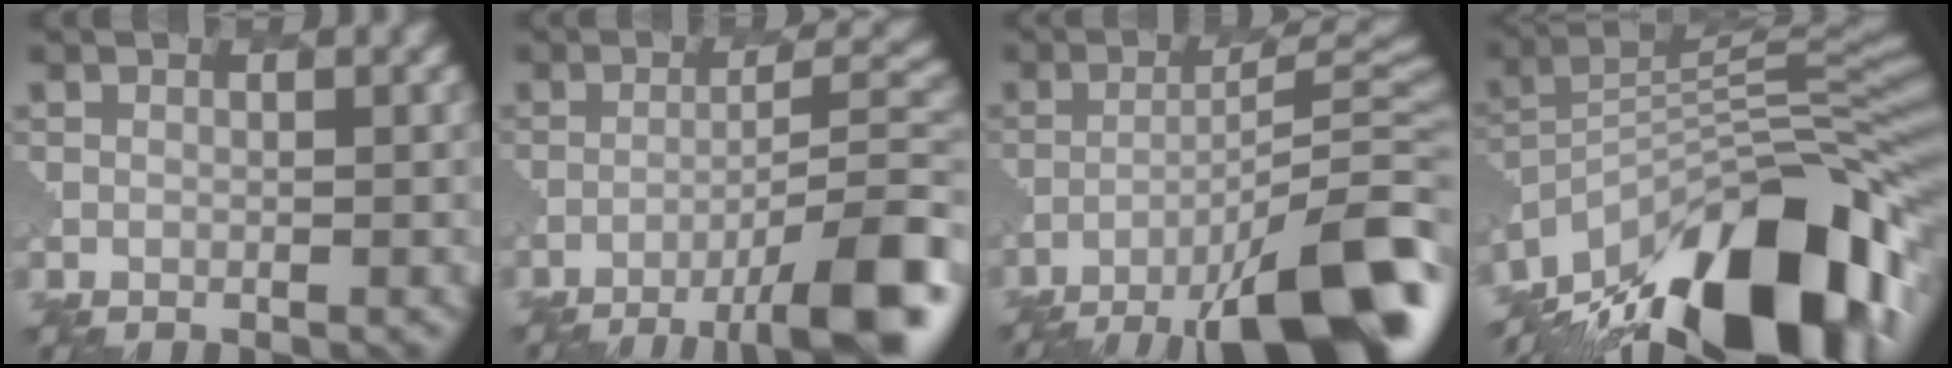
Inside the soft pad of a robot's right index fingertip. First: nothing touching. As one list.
[{"total": 9.9, "force": [-6.9, 1.7, 6.9], "torque": [-0.109, 0.015, -0.117]}, {"total": 13.7, "force": [-9.2, 3.0, 9.7], "torque": [-0.161, 0.013, -0.143]}, {"total": 15.8, "force": [-10.7, 5.8, 10.1], "torque": [-0.197, 0.021, -0.201]}]